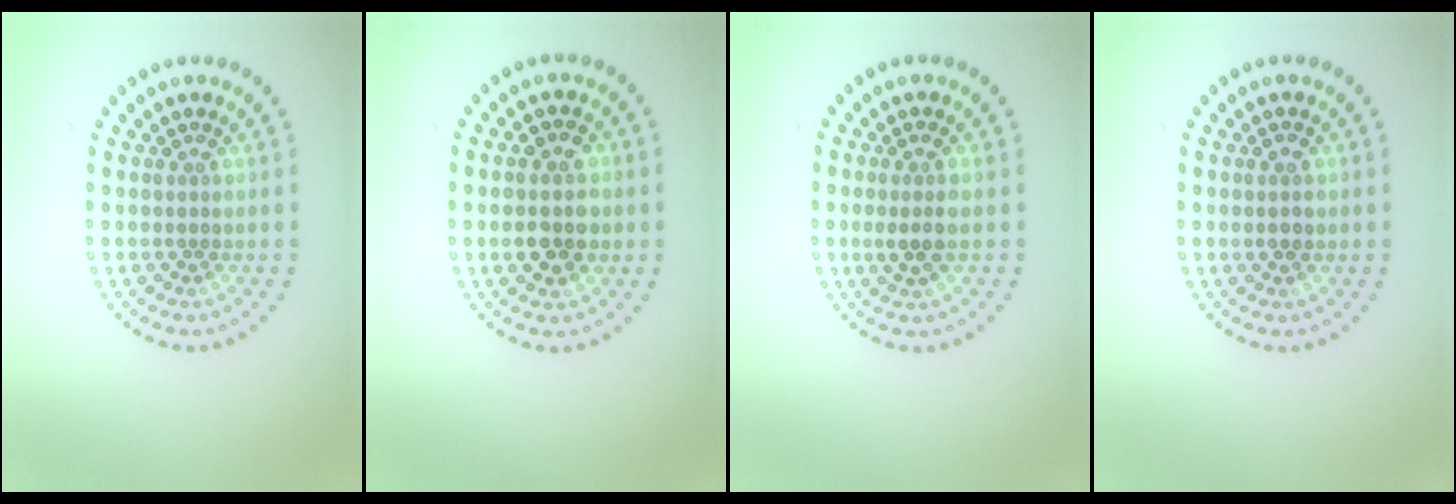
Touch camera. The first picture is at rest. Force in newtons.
{"total": 3.8, "press": 3.8, "slide": 0.2}
{"total": 2.1, "press": 1.8, "slide": 0.9}
{"total": 1.6, "press": 1.6, "slide": 0.1}